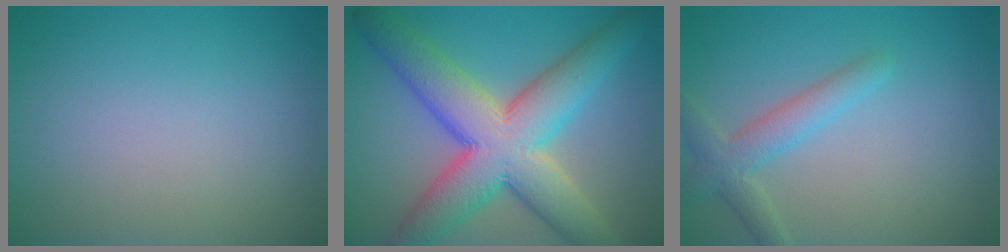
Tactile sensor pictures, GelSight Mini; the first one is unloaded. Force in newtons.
{"total": 10.5, "press": 10.5, "slide": 0.4}
{"total": 2.8, "press": 2.8, "slide": 0.1}